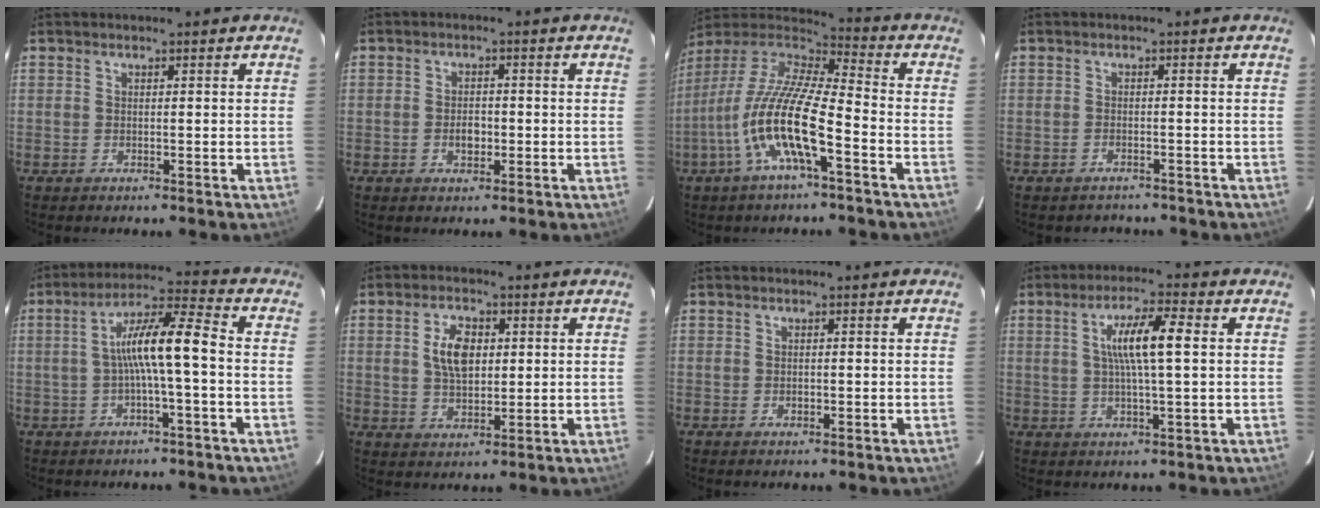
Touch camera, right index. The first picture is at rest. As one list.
[{"total": 2.9, "force": [-0.7, 2.0, 2.0], "torque": [-0.034, 0.003, -0.011]}, {"total": 16.2, "force": [-6.2, 3.2, 14.6], "torque": [-0.279, -0.013, -0.125]}, {"total": 3.2, "force": [-2.8, 1.5, 0.4], "torque": [-0.012, -0.001, -0.037]}, {"total": 9.5, "force": [-1.2, 0.6, 9.4], "torque": [-0.176, 0.023, -0.021]}, {"total": 7.0, "force": [1.4, 4.0, 5.6], "torque": [-0.106, 0.009, 0.031]}, {"total": 0.8, "force": [0.0, 0.7, 0.4], "torque": [-0.005, 0.002, 0.001]}, {"total": 8.2, "force": [1.4, 0.8, 8.0], "torque": [-0.146, 0.006, 0.025]}]